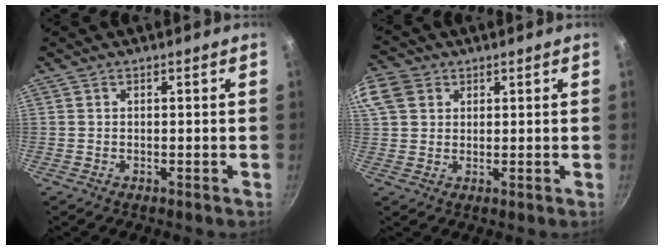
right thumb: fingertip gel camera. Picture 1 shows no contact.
{"total": 10.1, "force": [3.8, 8.0, 4.7], "torque": [-0.105, 0.013, 0.067]}